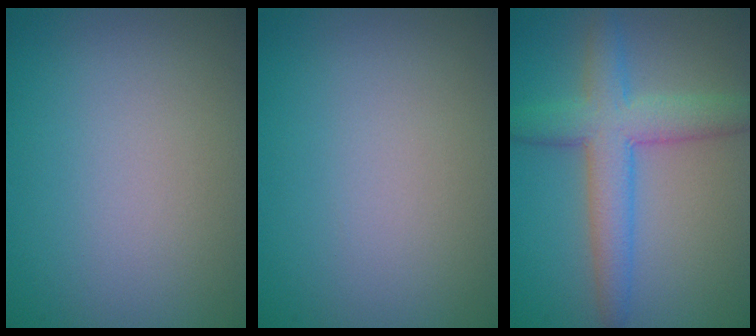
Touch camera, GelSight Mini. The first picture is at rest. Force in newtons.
{"total": 0.0}
{"total": 5.4, "press": 5.4, "slide": 0.1}